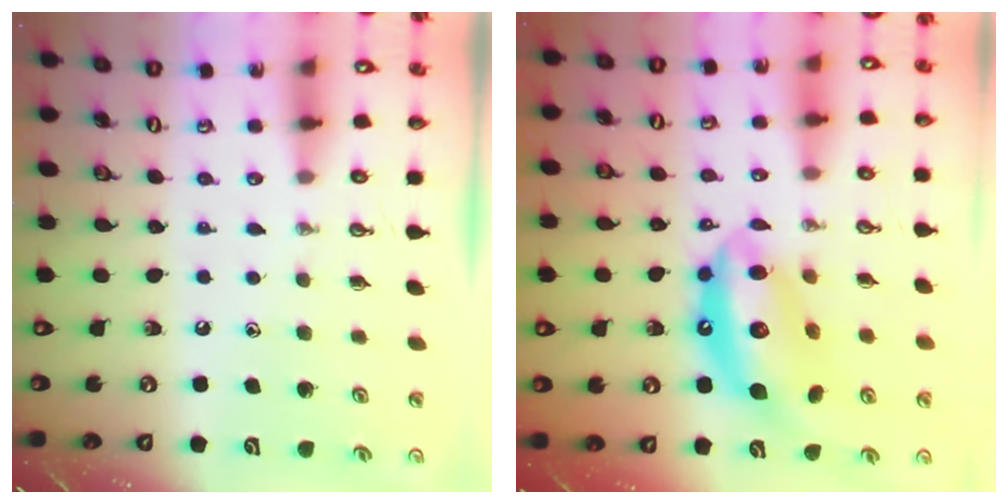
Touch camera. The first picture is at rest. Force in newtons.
{"total": 15.5, "press": 15.5, "slide": 1.3}